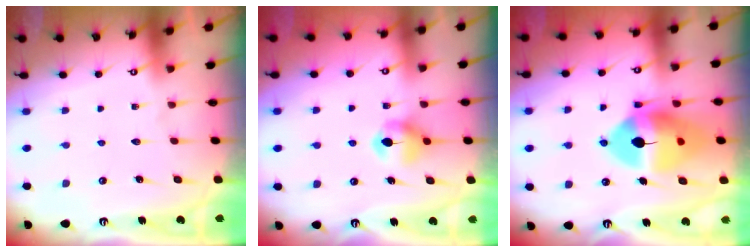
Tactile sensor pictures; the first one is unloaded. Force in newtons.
{"total": 6.5, "press": 6.5, "slide": 0.7}
{"total": 16.4, "press": 16.2, "slide": 2.3}